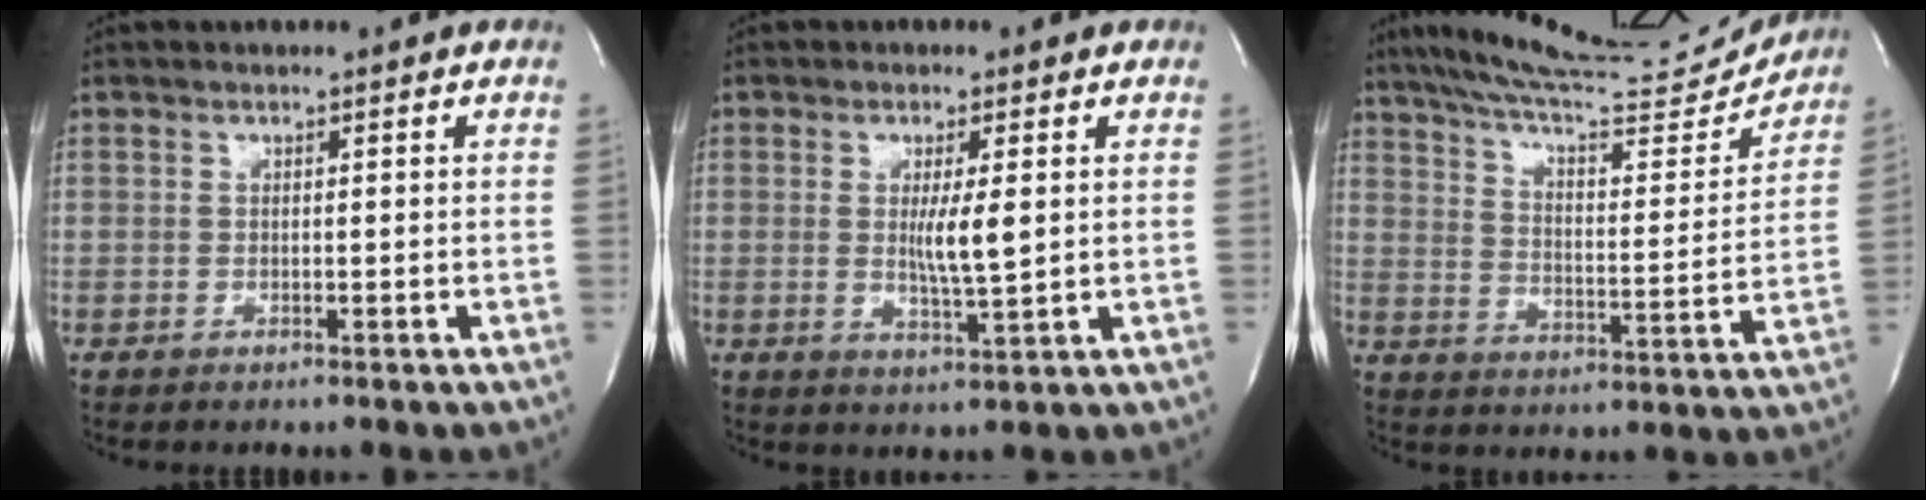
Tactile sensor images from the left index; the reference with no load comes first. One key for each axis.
{"total": 4.7, "fx": 0.4, "fy": 0.1, "fz": 4.6, "tx": -0.088, "ty": -0.012, "tz": 0.011}
{"total": 22.7, "fx": 20.9, "fy": 2.7, "fz": 8.4, "tx": -0.140, "ty": -0.030, "tz": 0.290}